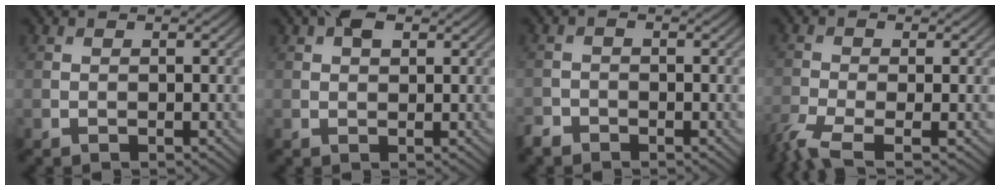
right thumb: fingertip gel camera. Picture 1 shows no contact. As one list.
[{"total": 2.8, "force": [1.4, 1.6, 1.8], "torque": [-0.033, 0.006, 0.021]}, {"total": 1.7, "force": [-1.6, 0.8, 0.2], "torque": [-0.005, 0.000, -0.036]}, {"total": 5.4, "force": [-3.6, 1.4, 3.7], "torque": [-0.090, -0.012, -0.080]}]